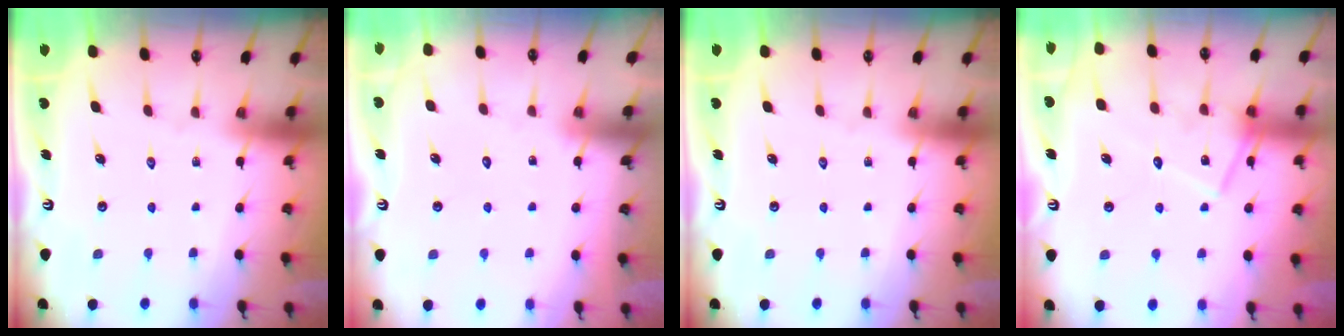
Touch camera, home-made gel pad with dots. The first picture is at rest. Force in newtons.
{"total": 3.1, "press": 3.1, "slide": 0.2}
{"total": 0.0}
{"total": 14.7, "press": 14.7, "slide": 1.1}